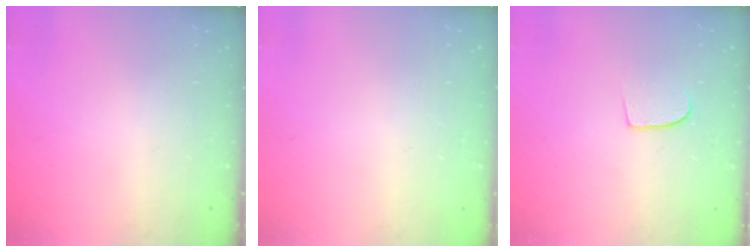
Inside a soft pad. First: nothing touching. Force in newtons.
{"total": 0.0}
{"total": 6.8, "press": 6.7, "slide": 0.5}